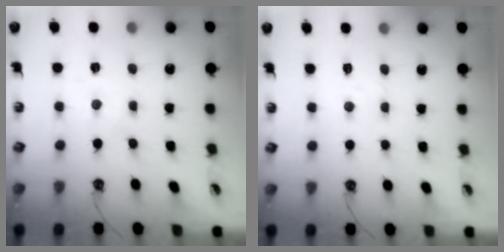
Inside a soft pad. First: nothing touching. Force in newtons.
{"total": 2.5, "press": 2.4, "slide": 0.5}